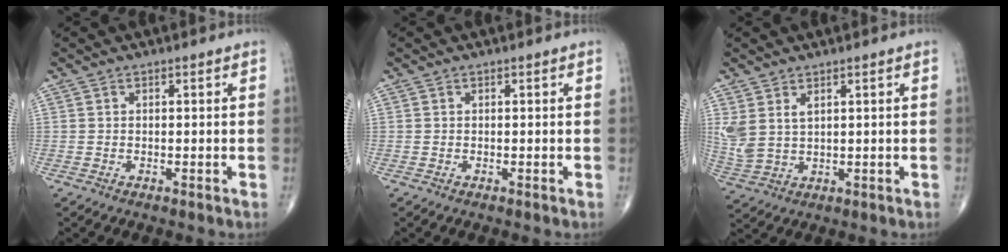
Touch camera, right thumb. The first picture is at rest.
{"total": 0.0}
{"total": 5.5, "force": [2.3, 3.0, 4.0], "torque": [-0.096, -0.006, 0.059]}